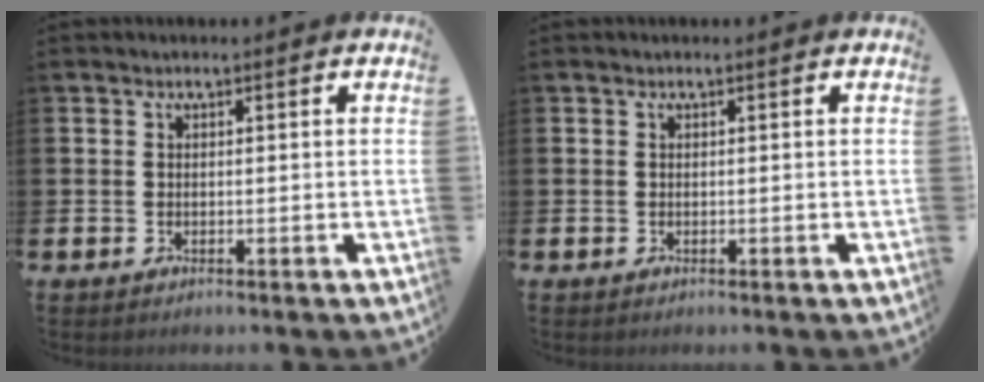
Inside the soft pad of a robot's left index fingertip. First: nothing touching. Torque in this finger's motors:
{"motor_torque": [-0.01, 0.01, 0.00, 0.00]}